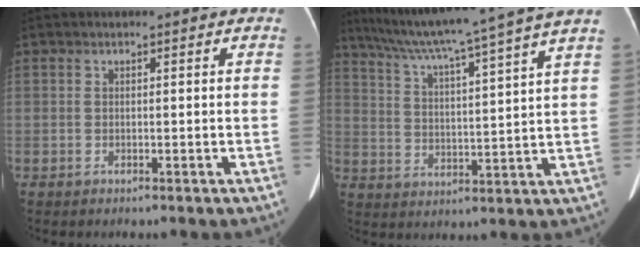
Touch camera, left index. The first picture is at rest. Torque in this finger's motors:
{"motor_torque": [0.72, -1.27, 0.24, 0.15]}